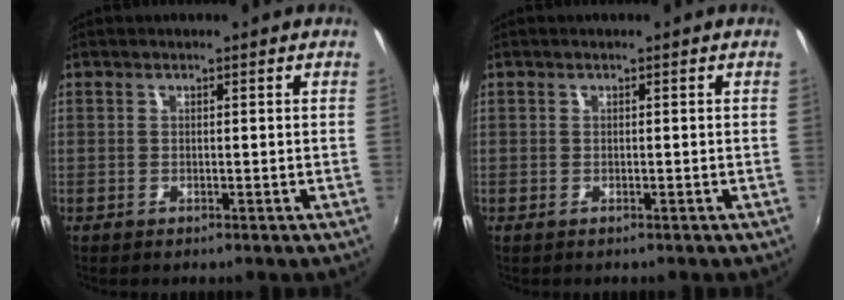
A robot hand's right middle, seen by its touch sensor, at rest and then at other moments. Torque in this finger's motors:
{"motor_torque": [0.13, -0.19, -0.02, 0.00]}